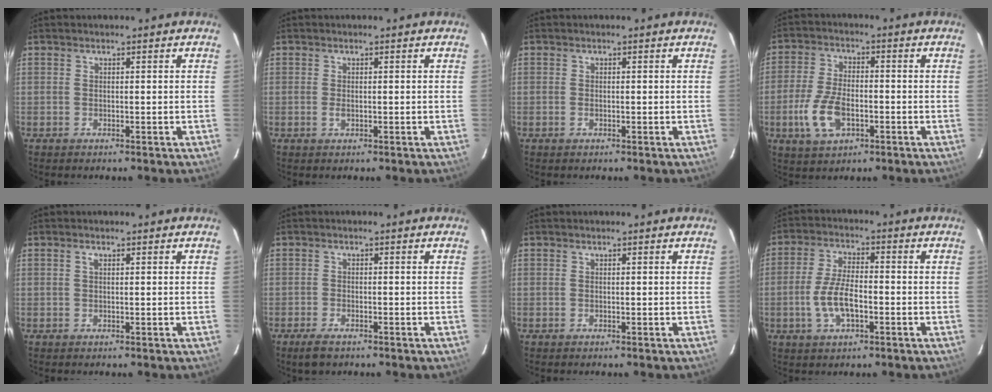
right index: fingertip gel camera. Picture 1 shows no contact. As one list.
[{"total": 1.1, "force": [-0.2, 0.6, 0.9], "torque": [-0.018, -0.001, -0.004]}, {"total": 0.7, "force": [-0.3, 0.5, 0.5], "torque": [-0.011, 0.000, -0.005]}, {"total": 9.6, "force": [-3.2, 5.1, 7.5], "torque": [-0.166, -0.003, -0.057]}, {"total": 0.6, "force": [0.3, 0.3, 0.5], "torque": [-0.010, 0.004, 0.004]}, {"total": 3.4, "force": [-2.5, 1.3, 1.9], "torque": [-0.048, -0.008, -0.045]}, {"total": 0.0}, {"total": 8.0, "force": [-2.5, 3.3, 6.9], "torque": [-0.143, 0.000, -0.044]}]